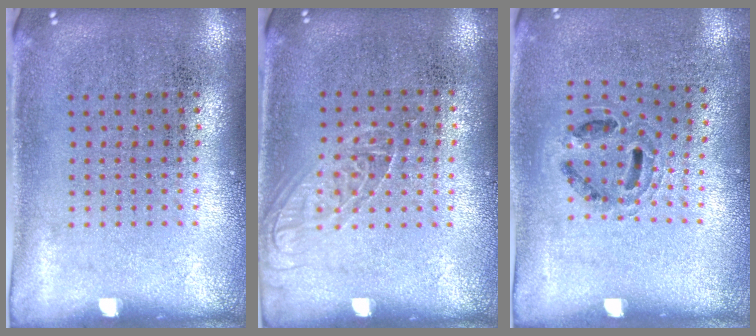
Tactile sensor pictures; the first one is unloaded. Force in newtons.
{"total": 1.2, "press": 1.1, "slide": 0.5}
{"total": 0.9, "press": 0.8, "slide": 0.3}